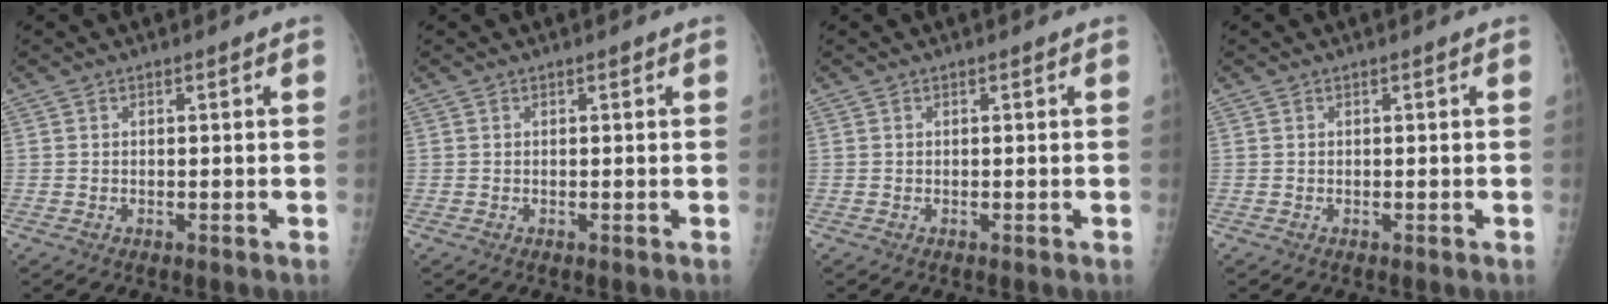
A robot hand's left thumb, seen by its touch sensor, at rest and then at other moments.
{"total": 0.0}
{"total": 0.0}
{"total": 0.0}